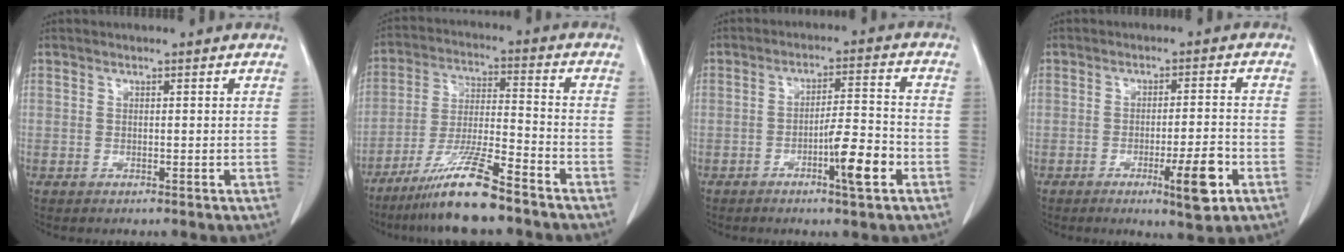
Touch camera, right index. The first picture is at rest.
{"total": 11.7, "force": [-8.9, 0.3, 7.6], "torque": [-0.148, -0.027, -0.167]}
{"total": 7.3, "force": [-3.3, 0.5, 6.5], "torque": [-0.104, 0.004, -0.053]}
{"total": 7.1, "force": [-3.2, 0.7, 6.3], "torque": [-0.091, -0.007, -0.044]}